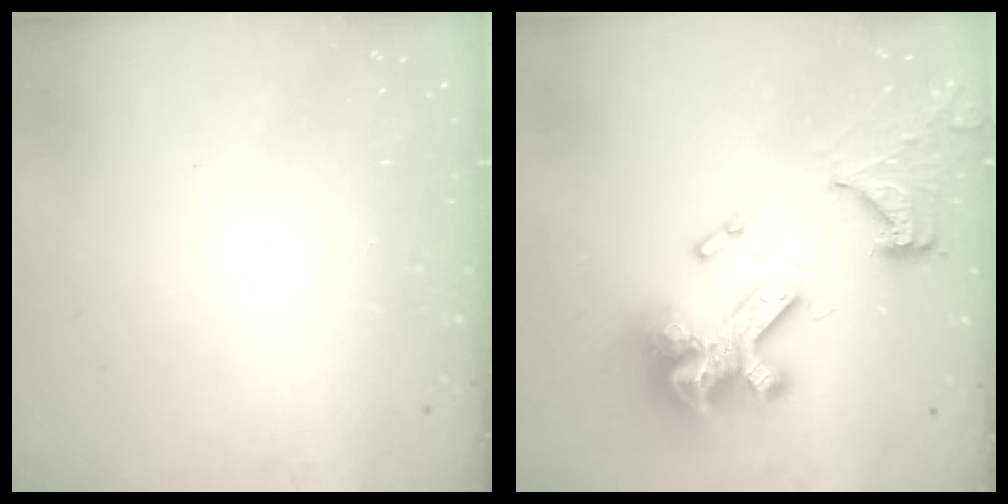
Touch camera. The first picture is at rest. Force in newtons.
{"total": 20.1, "press": 20.0, "slide": 1.9}